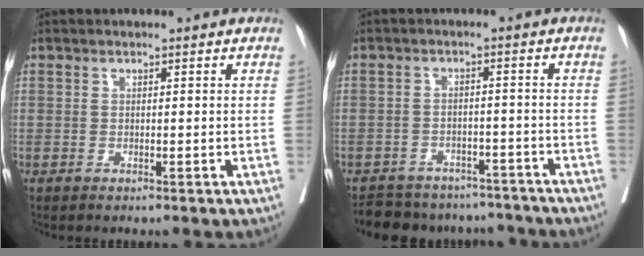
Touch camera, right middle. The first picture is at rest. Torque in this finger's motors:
{"motor_torque": [0.52, -0.67, 0.06, 0.02]}